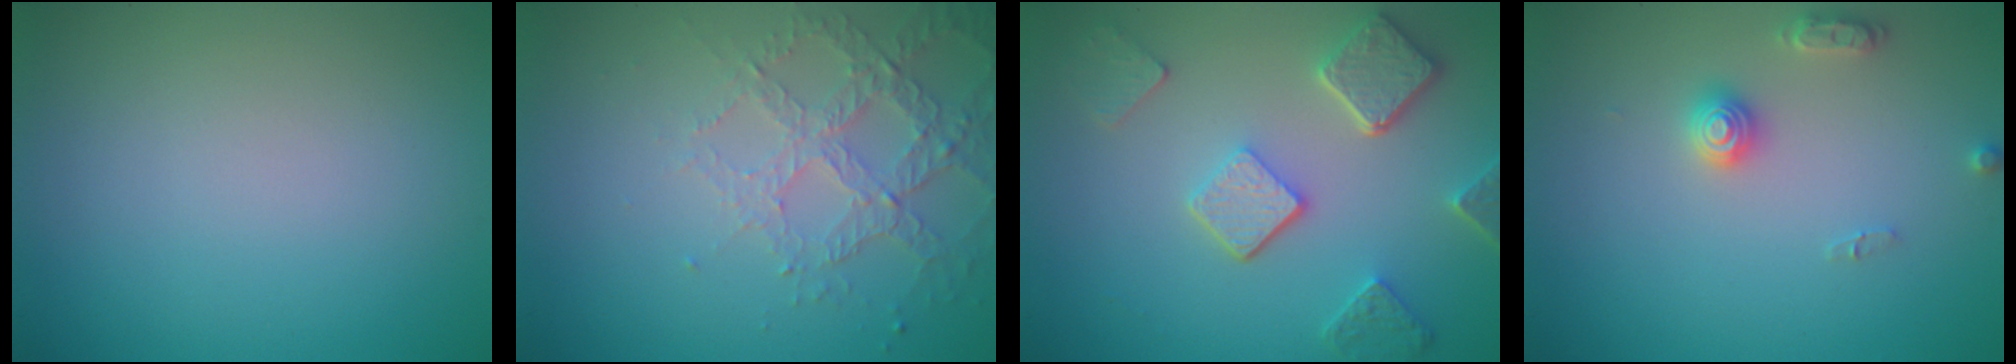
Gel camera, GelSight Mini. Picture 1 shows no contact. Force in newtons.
{"total": 3.4, "press": 2.9, "slide": 1.8}
{"total": 5.1, "press": 3.9, "slide": 3.2}
{"total": 2.2, "press": 2.2, "slide": 0.1}